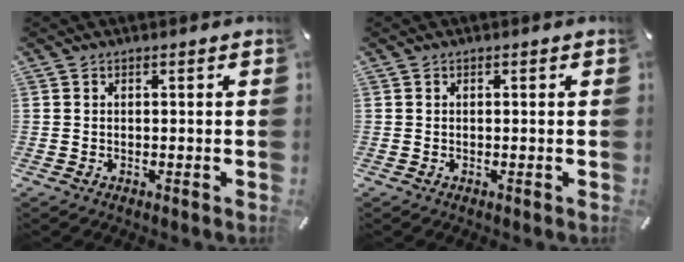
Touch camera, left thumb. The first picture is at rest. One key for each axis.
{"total": 0.0}